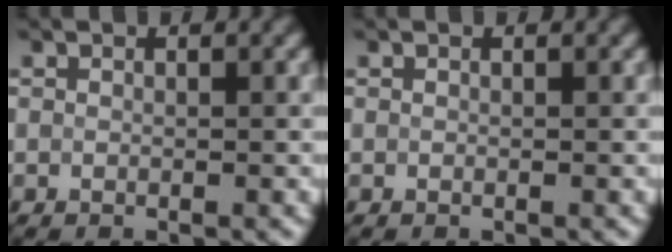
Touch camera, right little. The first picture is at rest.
{"total": 0.0}